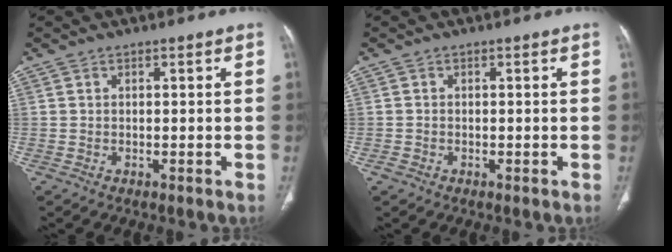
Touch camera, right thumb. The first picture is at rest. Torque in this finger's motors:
{"motor_torque": [0.49, -0.06, -0.12, -0.57, 0.01]}